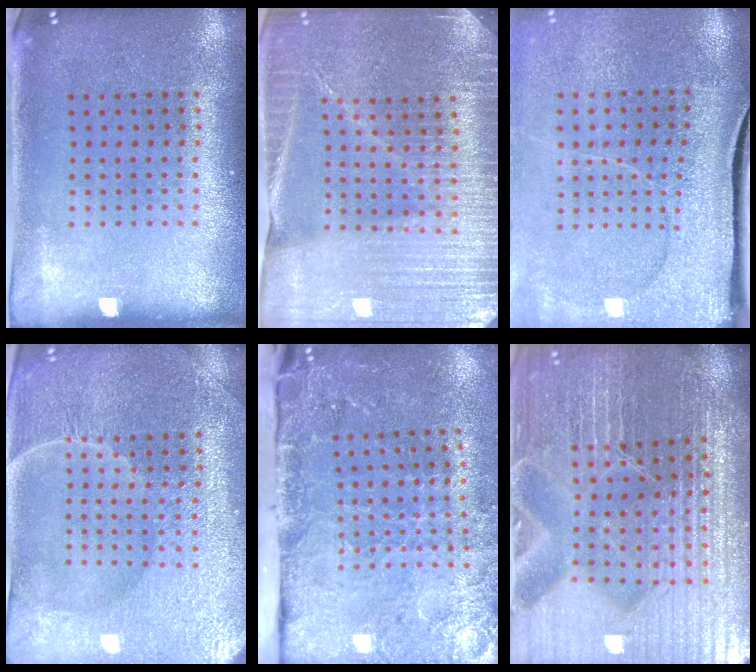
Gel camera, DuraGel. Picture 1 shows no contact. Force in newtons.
{"total": 4.3, "press": 4.0, "slide": 1.6}
{"total": 4.1, "press": 3.4, "slide": 2.4}
{"total": 4.4, "press": 4.2, "slide": 1.3}
{"total": 3.6, "press": 3.3, "slide": 1.3}
{"total": 5.5, "press": 5.1, "slide": 1.9}